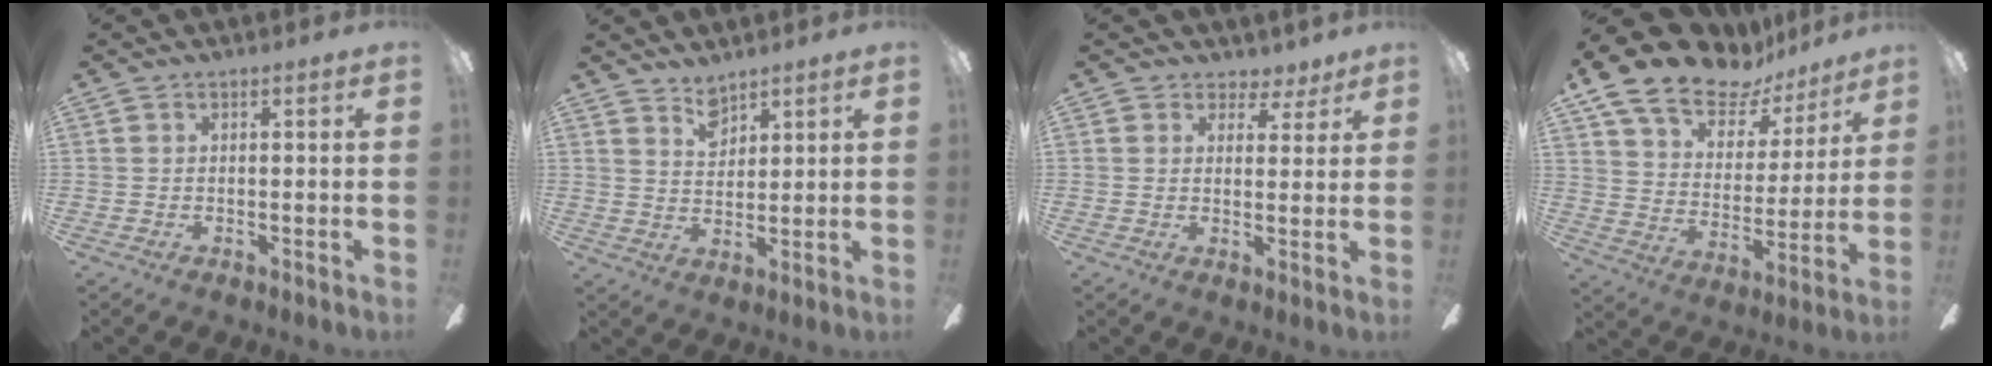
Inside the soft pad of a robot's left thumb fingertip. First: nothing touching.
{"total": 4.9, "force": [4.2, 2.3, 1.1], "torque": [-0.017, -0.019, 0.078]}
{"total": 4.1, "force": [3.1, 2.6, 0.6], "torque": [0.000, -0.012, 0.054]}
{"total": 16.8, "force": [13.1, 8.2, 6.6], "torque": [-0.119, -0.092, 0.234]}